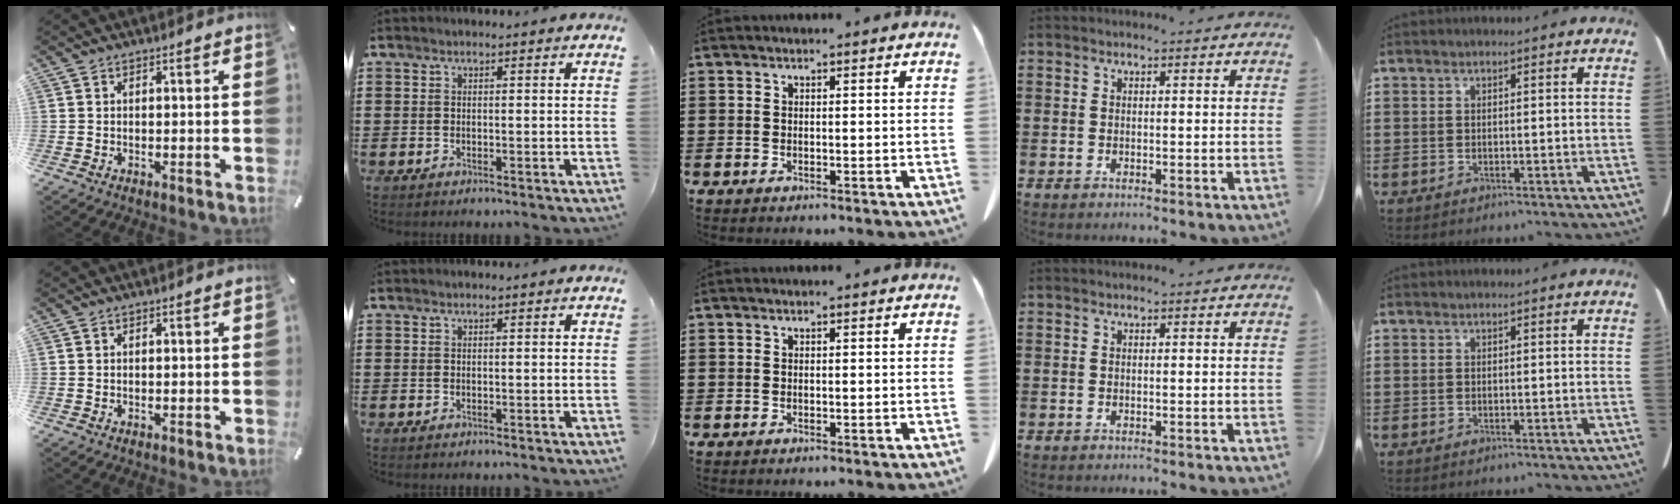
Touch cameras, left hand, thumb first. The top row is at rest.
{}